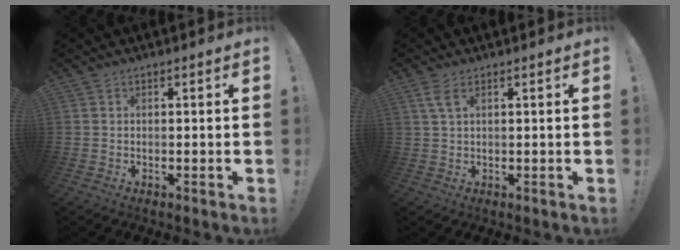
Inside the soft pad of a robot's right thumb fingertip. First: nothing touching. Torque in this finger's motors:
{"motor_torque": [-0.22, 0.25, 0.01, 0.40, 0.13]}